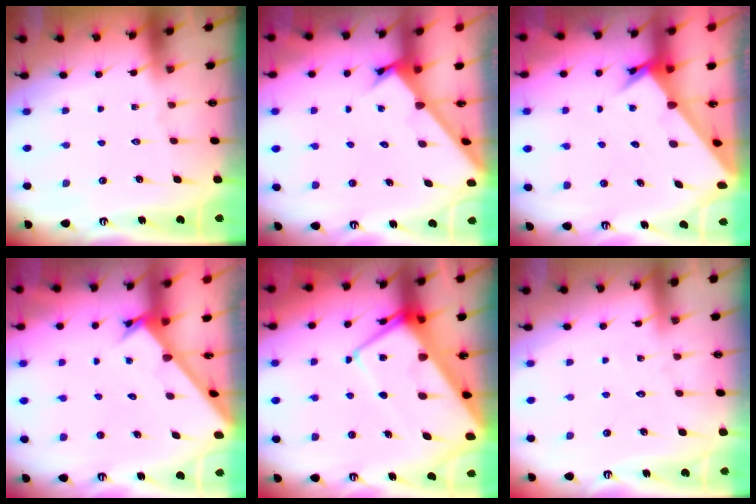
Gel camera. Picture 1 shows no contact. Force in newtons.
{"total": 2.6, "press": 2.6, "slide": 0.2}
{"total": 3.3, "press": 3.3, "slide": 0.3}
{"total": 2.2, "press": 2.2, "slide": 0.1}
{"total": 13.5, "press": 13.4, "slide": 1.3}
{"total": 2.6, "press": 2.6, "slide": 0.2}